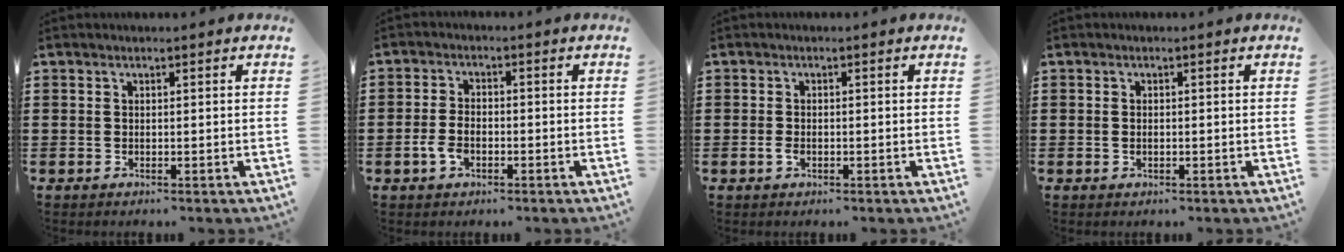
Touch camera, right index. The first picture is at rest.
{"total": 3.7, "force": [-1.6, 1.9, 2.8], "torque": [-0.071, -0.007, -0.033]}
{"total": 1.4, "force": [-0.5, 0.7, 1.1], "torque": [-0.030, -0.007, -0.011]}
{"total": 0.6, "force": [-0.1, 0.1, 0.5], "torque": [-0.014, -0.005, -0.001]}